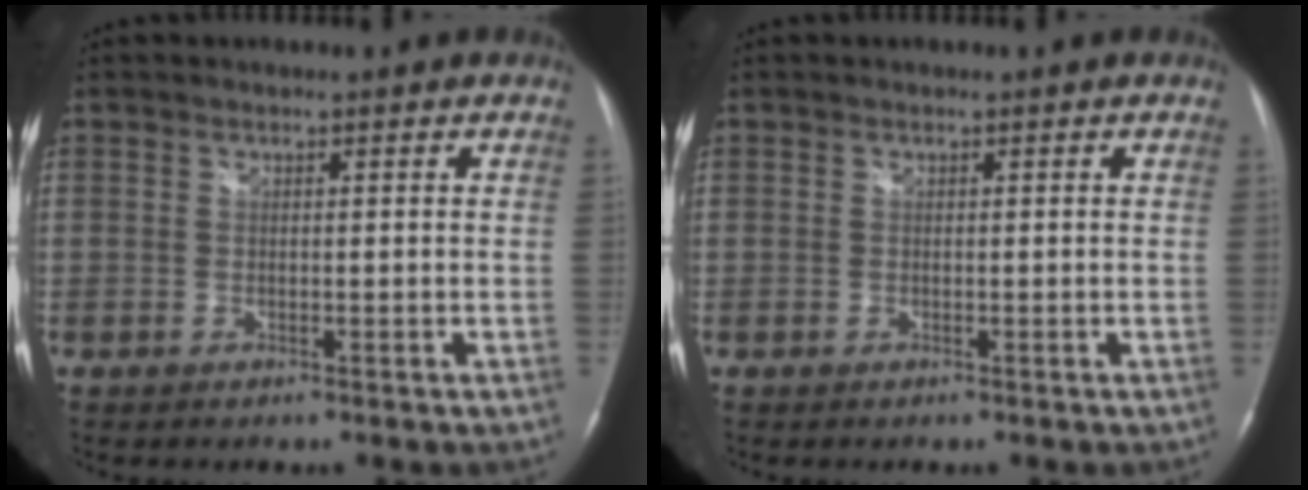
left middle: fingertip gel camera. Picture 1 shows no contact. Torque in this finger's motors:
{"motor_torque": [-0.08, 0.08, 0.02, 0.00]}